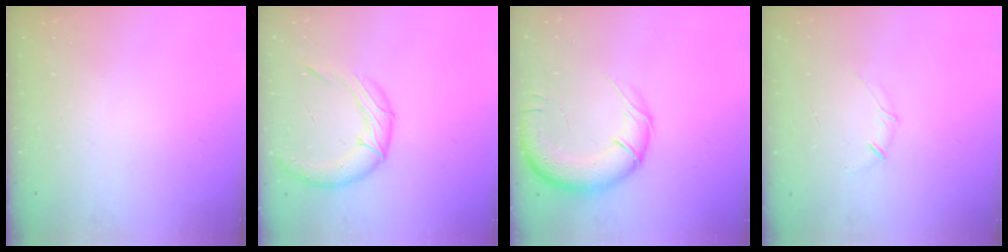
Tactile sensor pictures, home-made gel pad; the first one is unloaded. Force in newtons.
{"total": 14.7, "press": 14.5, "slide": 2.0}
{"total": 15.8, "press": 15.3, "slide": 4.0}
{"total": 4.1, "press": 4.0, "slide": 0.9}